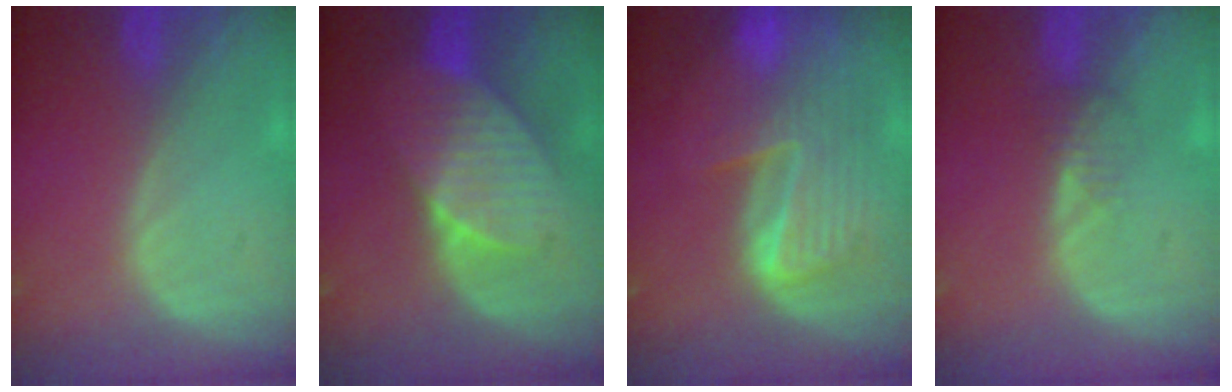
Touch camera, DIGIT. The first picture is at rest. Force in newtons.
{"total": 7.5, "press": 7.5, "slide": 0.2}
{"total": 9.8, "press": 8.4, "slide": 5.0}
{"total": 1.6, "press": 1.6, "slide": 0.2}